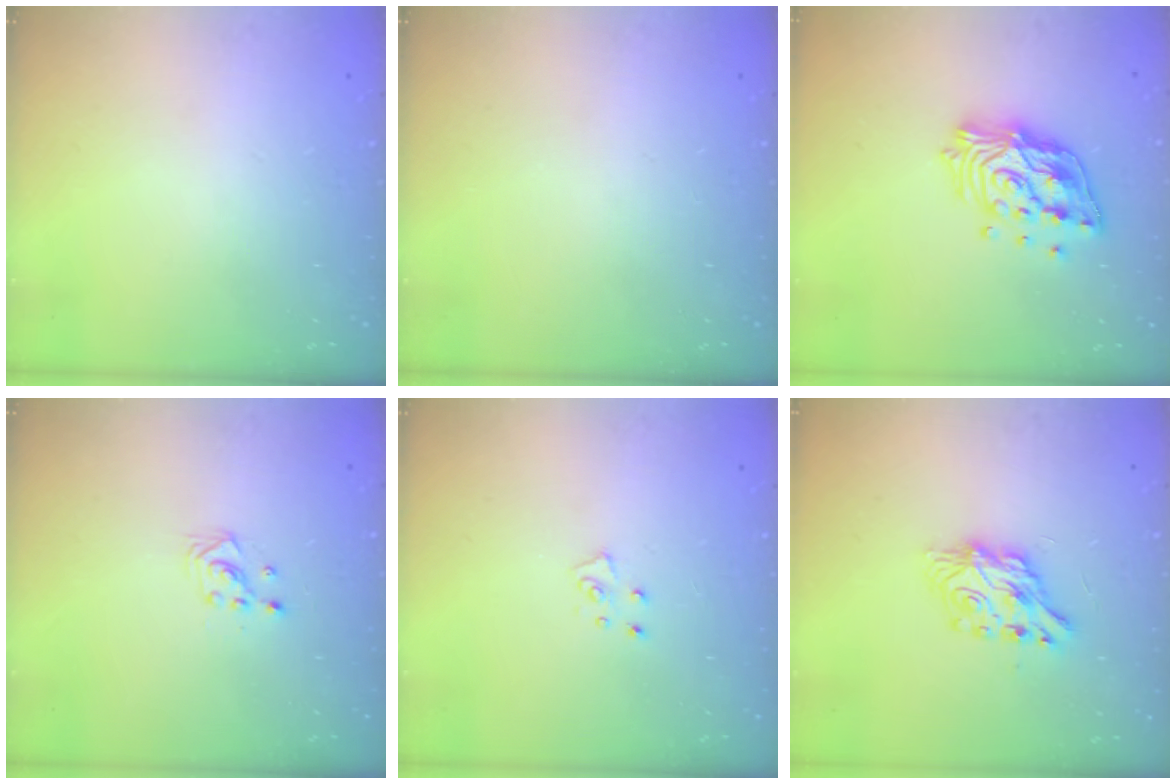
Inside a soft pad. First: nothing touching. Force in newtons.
{"total": 0.0}
{"total": 15.1, "press": 15.1, "slide": 1.2}
{"total": 2.2, "press": 2.2, "slide": 0.2}
{"total": 5.7, "press": 5.7, "slide": 0.4}
{"total": 7.1, "press": 7.1, "slide": 0.3}